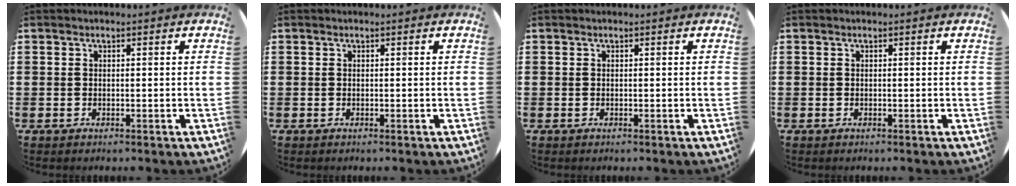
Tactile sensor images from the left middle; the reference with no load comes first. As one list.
[{"total": 0.0}, {"total": 0.0}, {"total": 0.0}]